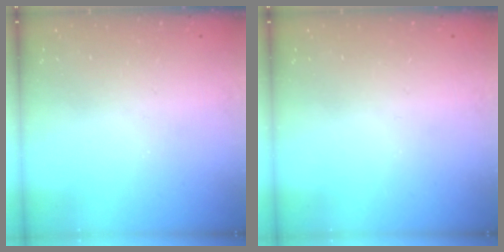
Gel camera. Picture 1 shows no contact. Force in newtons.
{"total": 0.0}